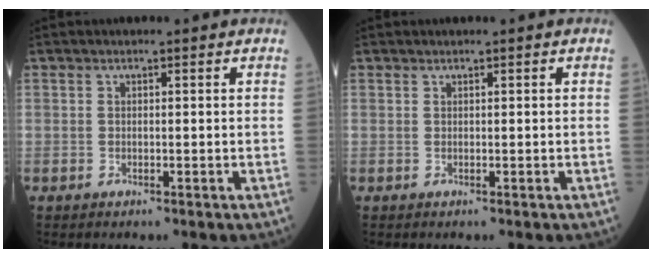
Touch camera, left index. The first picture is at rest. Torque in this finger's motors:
{"motor_torque": [0.01, 0.01, 0.00, 0.00]}